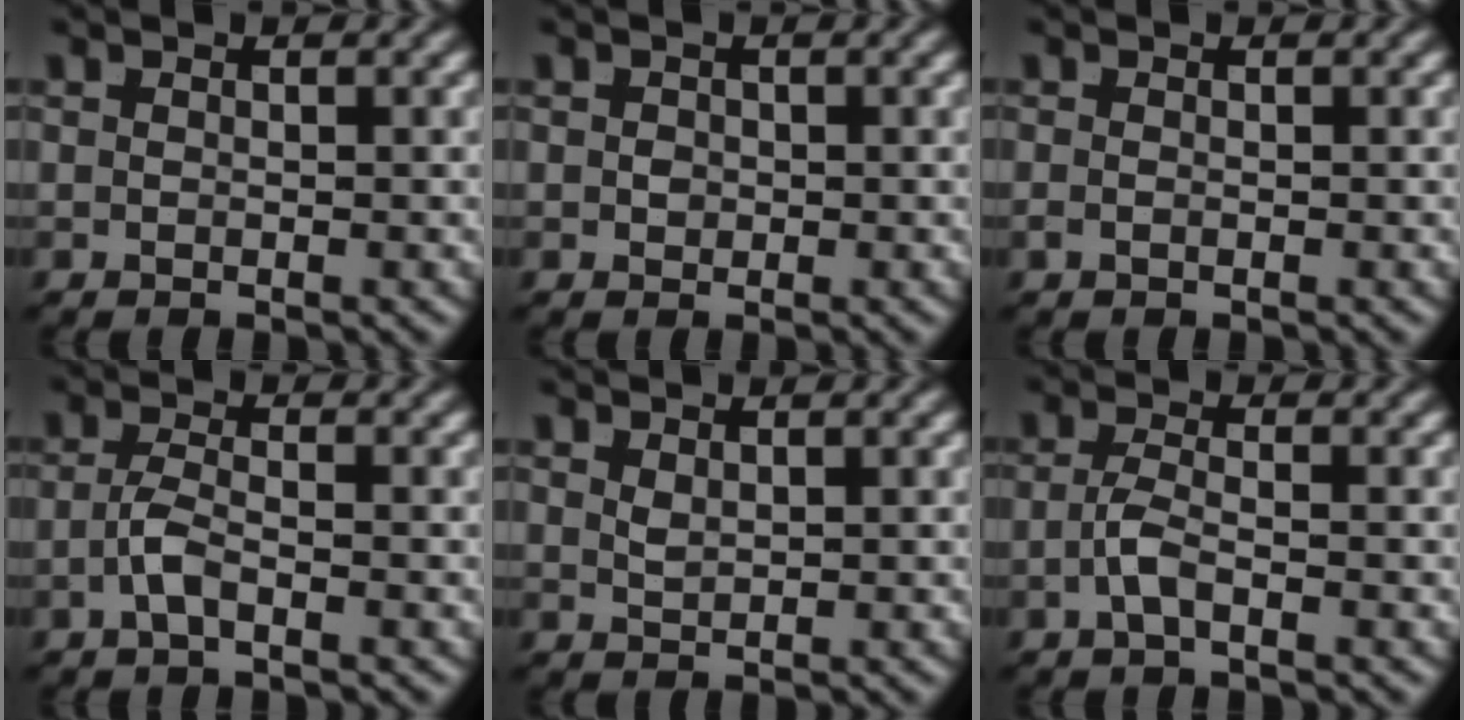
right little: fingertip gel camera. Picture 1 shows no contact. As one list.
[{"total": 0.0}, {"total": 0.8, "force": [-0.7, 0.1, 0.3], "torque": [-0.011, -0.007, -0.008]}, {"total": 2.1, "force": [-1.4, 0.0, 1.5], "torque": [-0.033, -0.007, -0.021]}, {"total": 0.8, "force": [0.6, -0.5, 0.3], "torque": [-0.008, -0.010, 0.024]}, {"total": 2.0, "force": [-1.3, -0.3, 1.5], "torque": [-0.034, -0.009, -0.018]}]